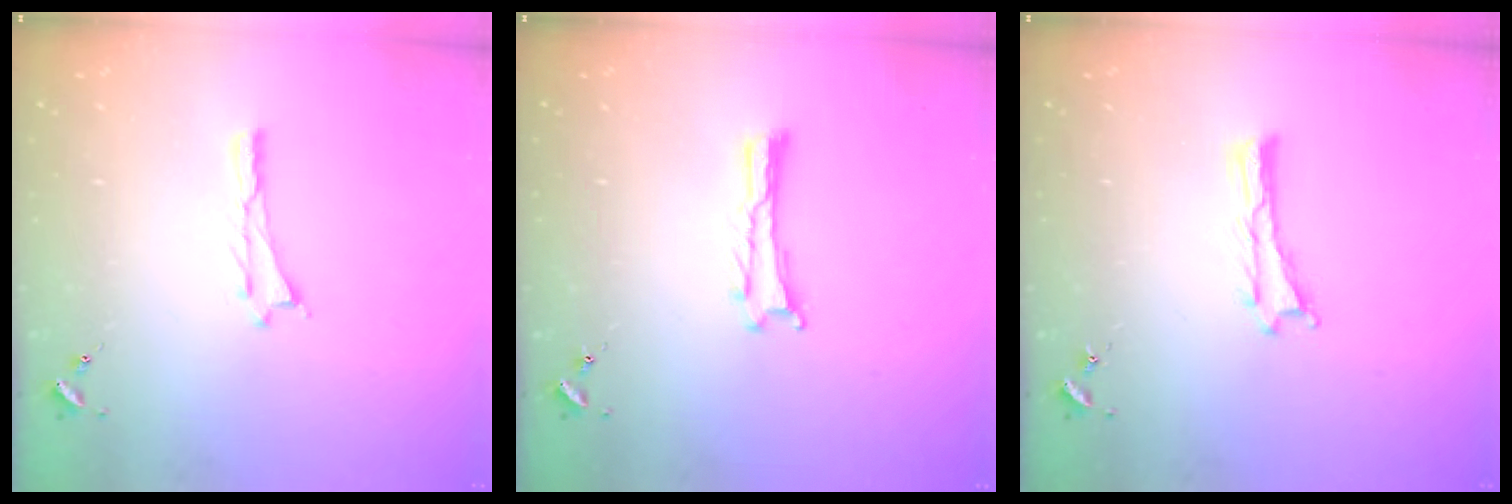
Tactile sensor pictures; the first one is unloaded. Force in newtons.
{"total": 0.0}
{"total": 0.0}